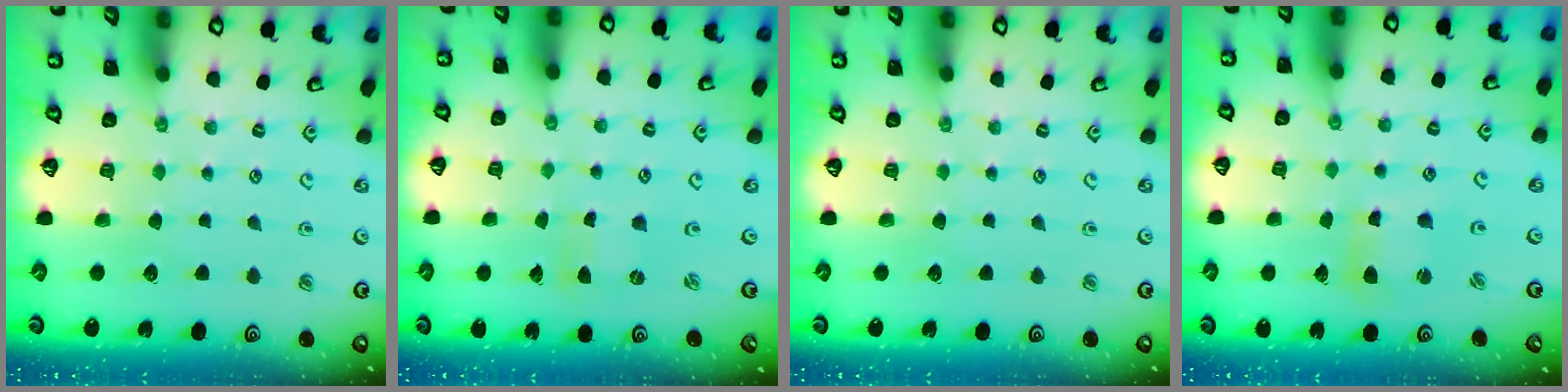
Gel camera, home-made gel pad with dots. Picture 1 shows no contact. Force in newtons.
{"total": 0.0}
{"total": 0.0}
{"total": 4.6, "press": 4.6, "slide": 0.4}